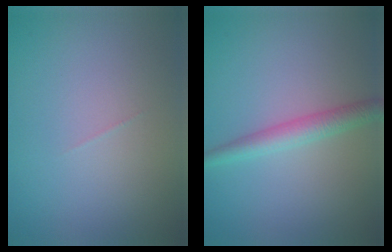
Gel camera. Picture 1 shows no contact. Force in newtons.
{"total": 2.6, "press": 2.6, "slide": 0.0}